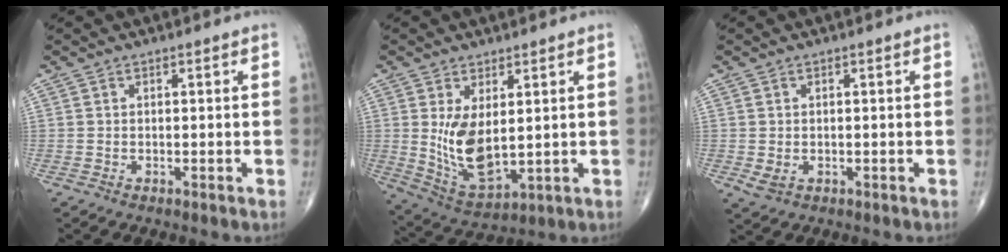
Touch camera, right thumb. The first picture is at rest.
{"total": 10.1, "force": [1.4, 5.0, 8.7], "torque": [-0.154, -0.026, 0.048]}
{"total": 2.0, "force": [-0.2, 1.4, 1.4], "torque": [-0.023, -0.001, 0.004]}